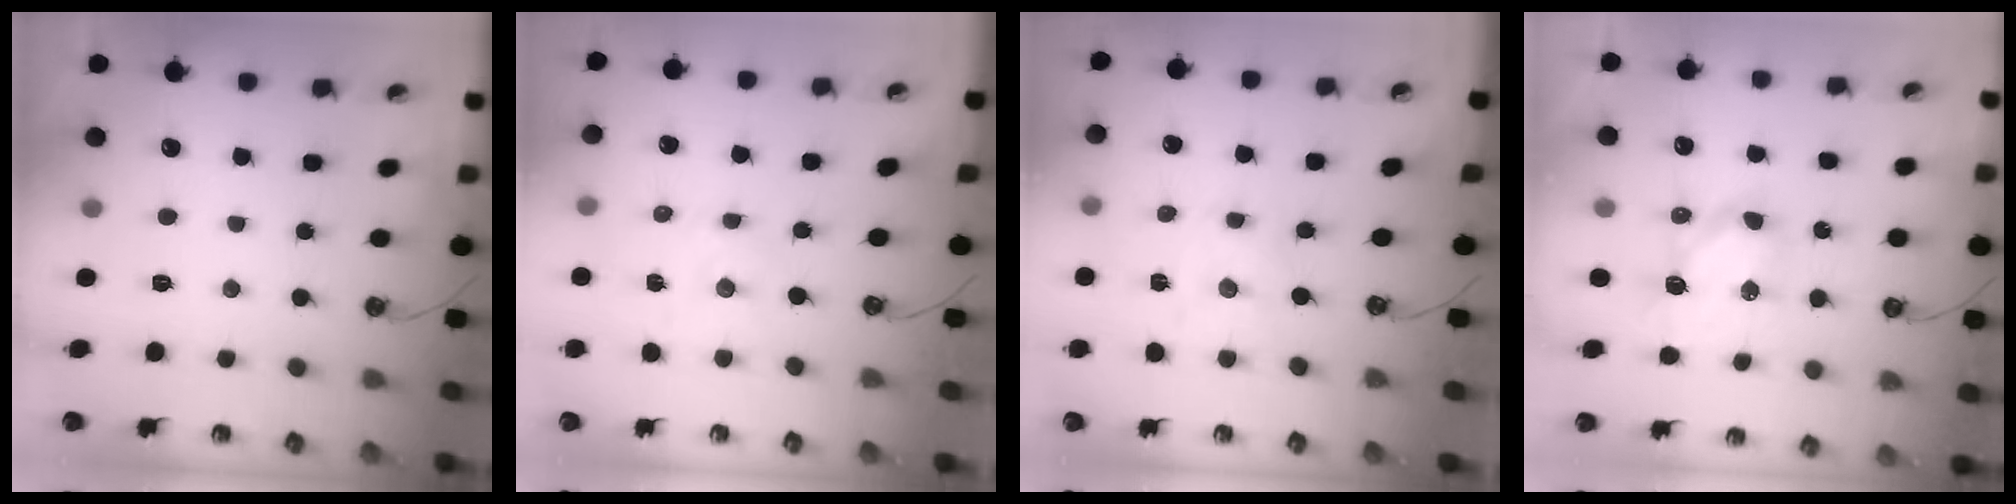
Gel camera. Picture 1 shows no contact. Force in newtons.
{"total": 2.1, "press": 2.1, "slide": 0.5}
{"total": 0.8, "press": 0.8, "slide": 0.1}
{"total": 6.4, "press": 6.4, "slide": 0.2}